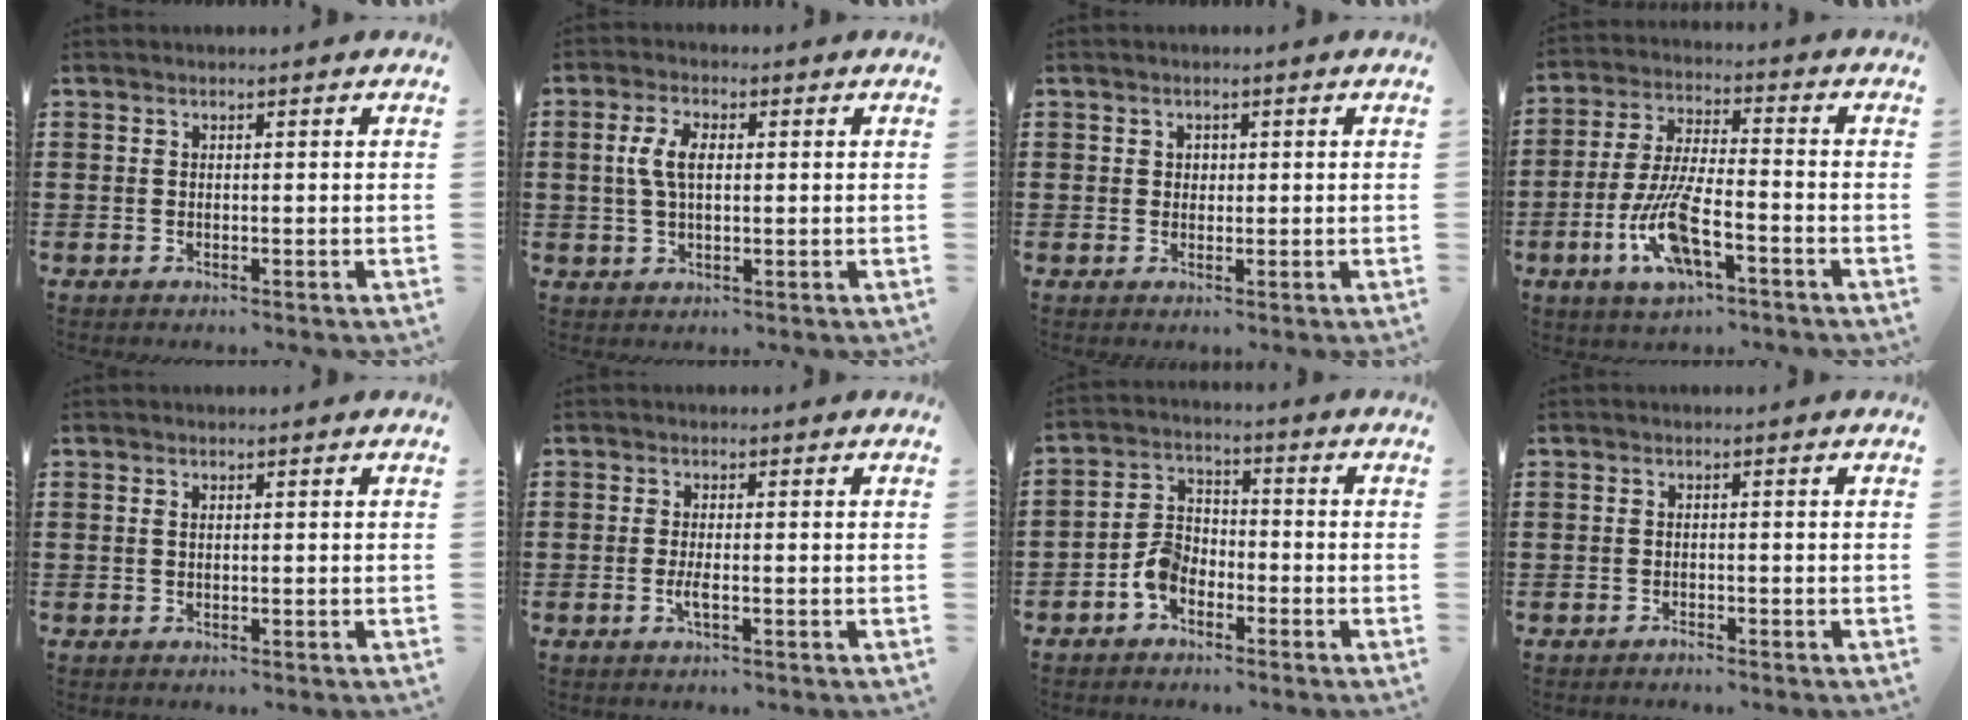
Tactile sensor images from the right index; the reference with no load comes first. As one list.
[{"total": 5.0, "force": [0.6, 2.4, 4.3], "torque": [-0.104, 0.007, 0.003]}, {"total": 1.1, "force": [0.4, 1.0, 0.3], "torque": [-0.009, 0.005, 0.007]}, {"total": 10.7, "force": [-4.6, 3.4, 9.1], "torque": [-0.206, -0.009, -0.087]}, {"total": 0.6, "force": [0.2, 0.3, 0.5], "torque": [-0.013, 0.001, 0.003]}, {"total": 2.0, "force": [-0.6, 0.3, 1.8], "torque": [-0.047, -0.007, -0.015]}, {"total": 5.2, "force": [-2.7, 3.5, 2.8], "torque": [-0.071, 0.010, -0.056]}, {"total": 0.9, "force": [-0.9, 0.2, 0.1], "torque": [-0.004, 0.000, -0.018]}]